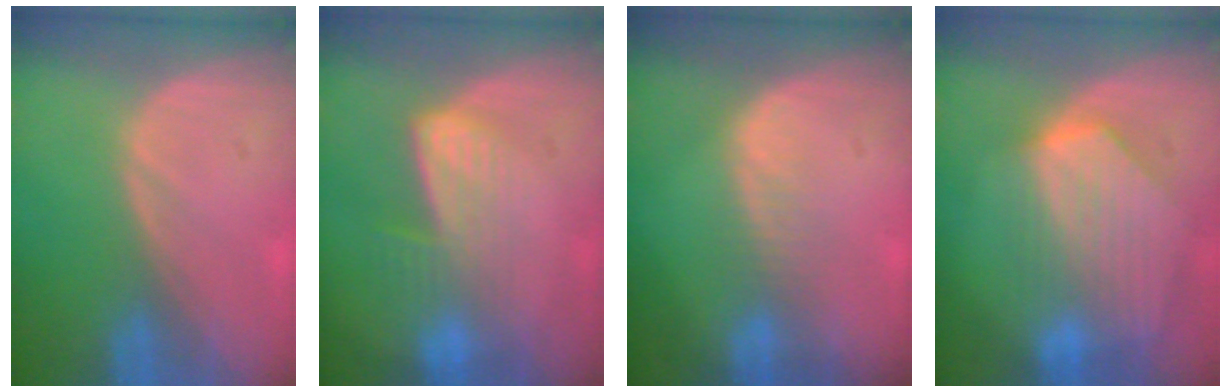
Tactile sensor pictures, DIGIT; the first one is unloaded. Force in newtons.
{"total": 7.2, "press": 6.0, "slide": 4.0}
{"total": 2.4, "press": 2.4, "slide": 0.2}
{"total": 9.1, "press": 8.0, "slide": 4.2}